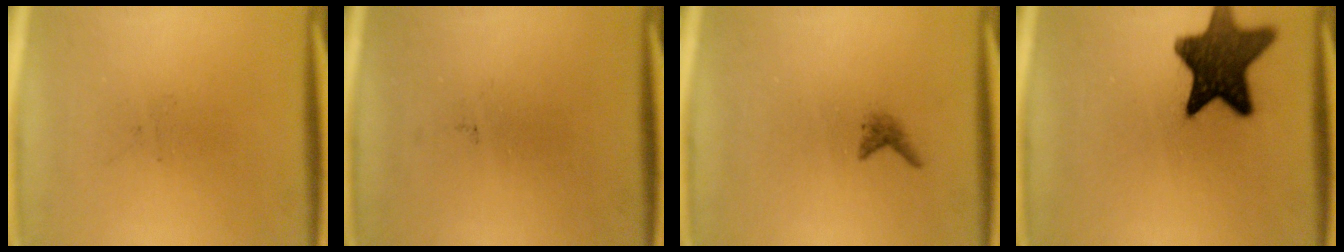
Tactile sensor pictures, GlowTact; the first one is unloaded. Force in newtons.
{"total": 0.0}
{"total": 1.0}
{"total": 13.0}